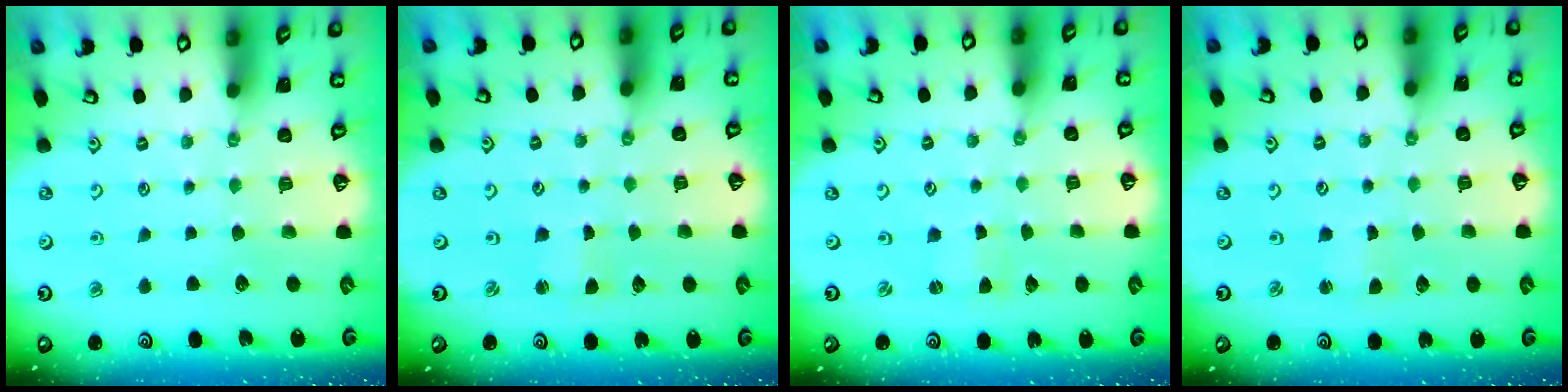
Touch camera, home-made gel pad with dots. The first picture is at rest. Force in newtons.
{"total": 1.4, "press": 1.4, "slide": 0.1}
{"total": 0.7, "press": 0.7, "slide": 0.0}
{"total": 1.9, "press": 1.9, "slide": 0.3}